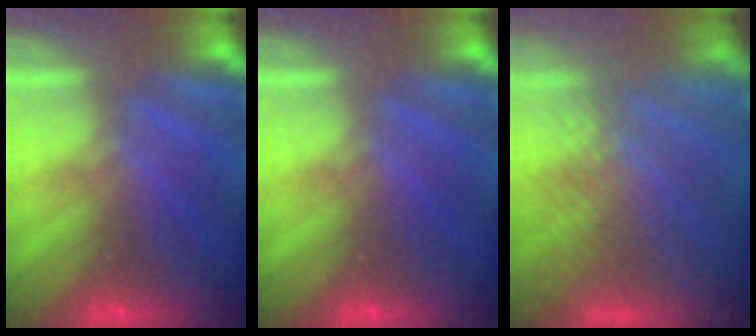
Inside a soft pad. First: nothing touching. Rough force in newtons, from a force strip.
{"total": 0.0}
{"total": 3.8}